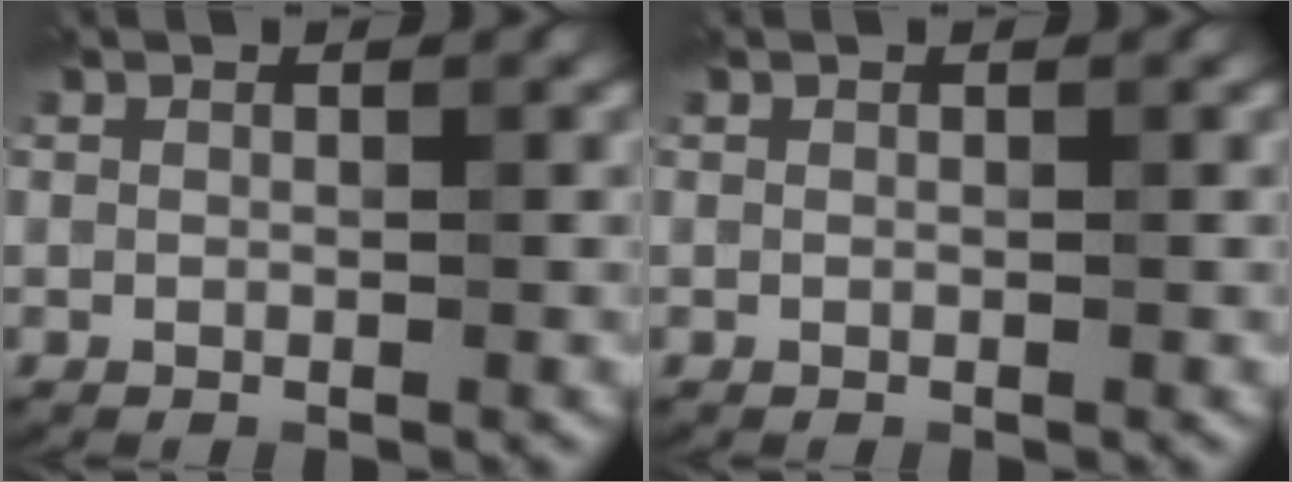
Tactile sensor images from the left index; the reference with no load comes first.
{"total": 0.0}